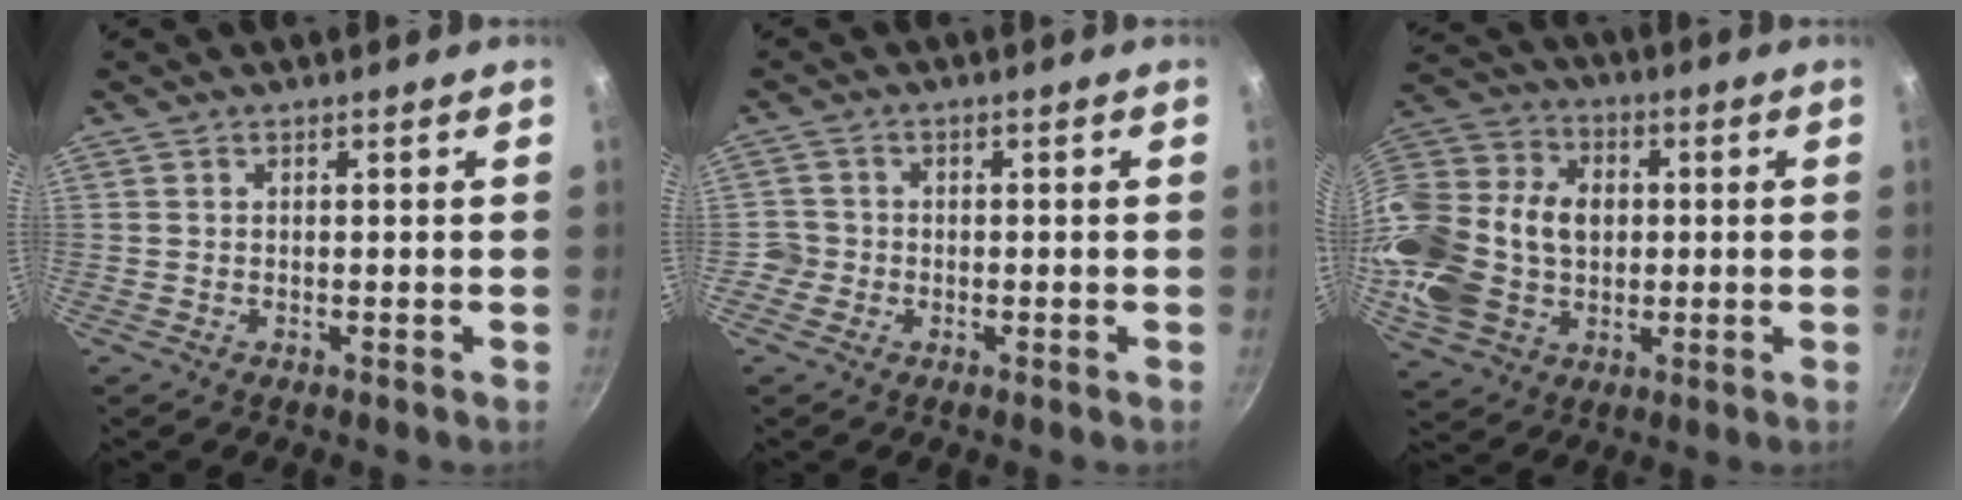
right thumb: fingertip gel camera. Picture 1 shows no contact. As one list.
[{"total": 2.6, "force": [-1.0, 2.4, 0.3], "torque": [0.012, 0.014, -0.020]}, {"total": 22.7, "force": [0.1, 17.4, 14.6], "torque": [-0.284, 0.033, 0.008]}]